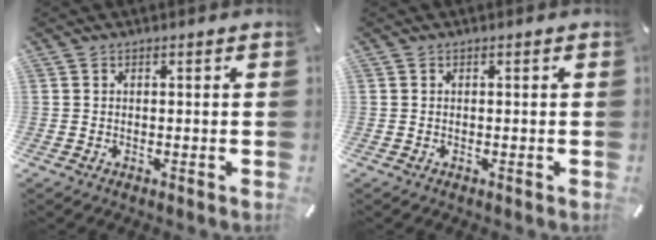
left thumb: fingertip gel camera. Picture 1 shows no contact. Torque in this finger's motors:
{"motor_torque": [0.00, 0.00, -0.04, 0.05, 0.00]}